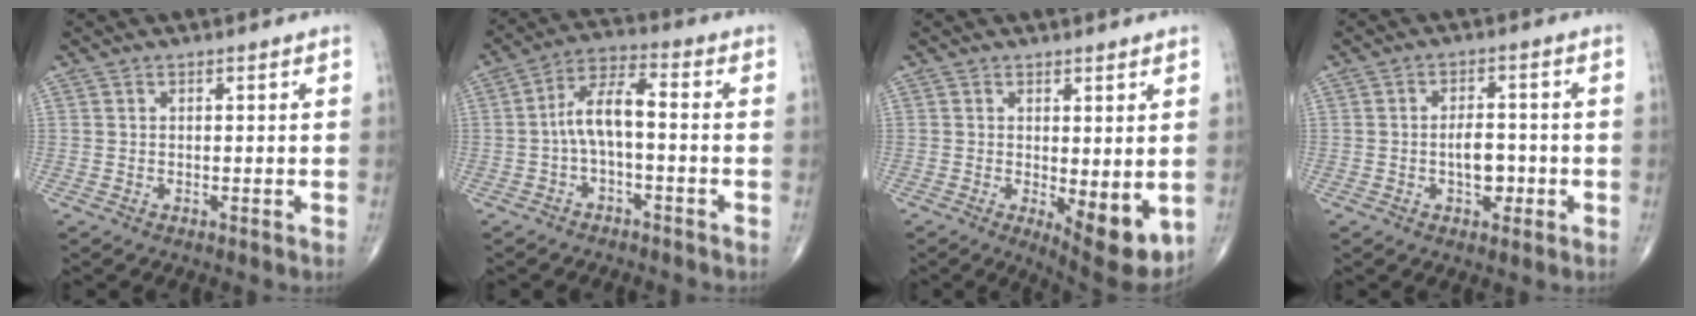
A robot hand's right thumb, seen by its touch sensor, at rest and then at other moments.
{"total": 7.5, "force": [-1.3, 2.7, 6.9], "torque": [-0.133, 0.041, -0.031]}
{"total": 9.1, "force": [-1.3, 3.3, 8.4], "torque": [-0.103, -0.024, -0.008]}
{"total": 5.1, "force": [-1.1, 2.9, 4.1], "torque": [-0.051, 0.014, -0.018]}